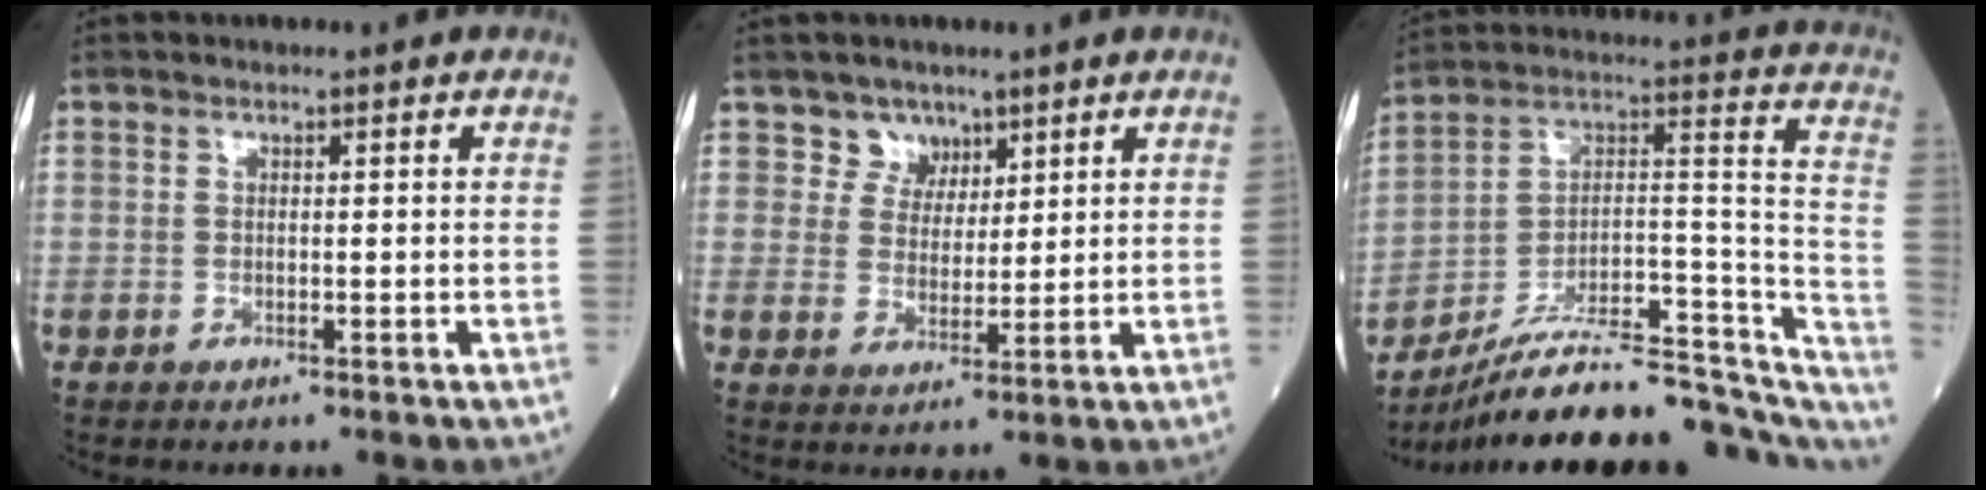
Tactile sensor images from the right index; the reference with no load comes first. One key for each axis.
{"total": 4.0, "fx": 2.8, "fy": 2.9, "fz": -0.2, "tx": 0.008, "ty": 0.002, "tz": 0.045}
{"total": 25.5, "fx": -21.3, "fy": 6.1, "fz": 12.6, "tx": -0.142, "ty": 0.045, "tz": -0.316}